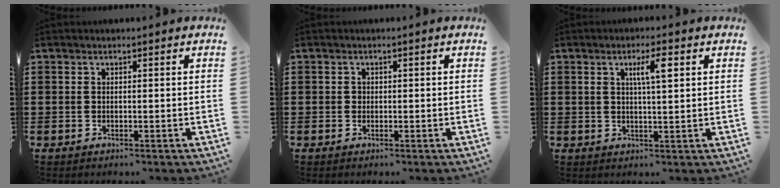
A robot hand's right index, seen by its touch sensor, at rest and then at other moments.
{"total": 0.6, "force": [0.1, 0.6, 0.2], "torque": [-0.005, 0.004, 0.002]}
{"total": 4.5, "force": [1.7, 0.9, 4.1], "torque": [-0.077, 0.007, 0.023]}